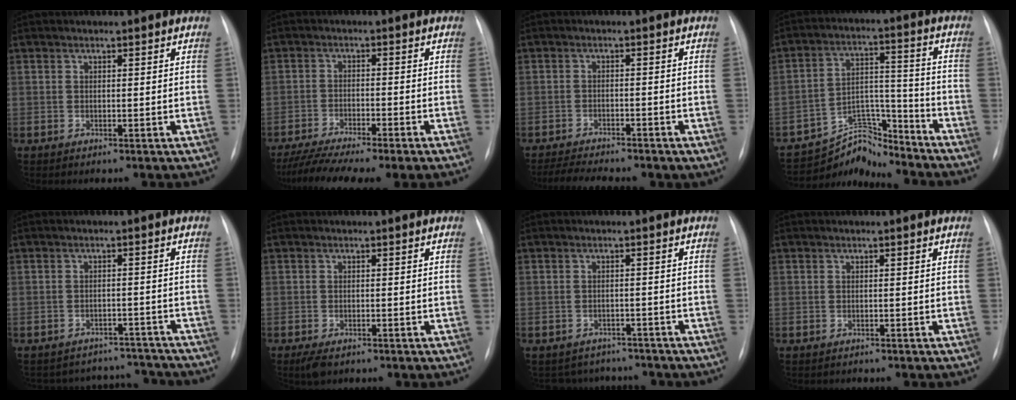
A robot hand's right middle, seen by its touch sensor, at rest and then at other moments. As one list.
[{"total": 10.2, "force": [-8.3, 0.0, 5.9], "torque": [-0.092, -0.019, -0.132]}, {"total": 7.5, "force": [-6.3, 1.7, 3.8], "torque": [-0.064, -0.005, -0.092]}, {"total": 8.8, "force": [-8.6, 1.6, -0.8], "torque": [0.017, 0.051, -0.150]}, {"total": 9.2, "force": [-8.8, 2.7, -0.7], "torque": [0.015, 0.033, -0.107]}, {"total": 2.6, "force": [-1.8, 1.1, 1.5], "torque": [-0.033, -0.005, -0.025]}, {"total": 6.3, "force": [-5.8, 2.6, 0.0], "torque": [0.005, 0.016, -0.068]}, {"total": 0.8, "force": [-0.6, 0.5, -0.2], "torque": [-0.005, 0.002, -0.011]}]